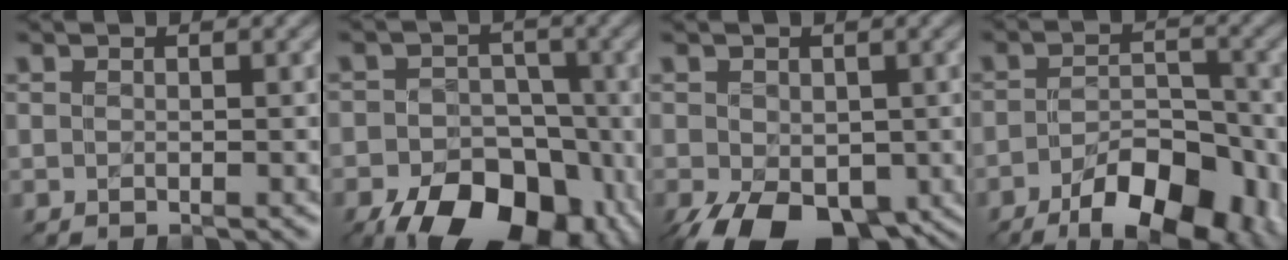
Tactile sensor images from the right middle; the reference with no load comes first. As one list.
[{"total": 13.2, "force": [-6.5, 8.2, 8.1], "torque": [-0.090, -0.022, -0.103]}, {"total": 9.0, "force": [-4.0, 5.3, 6.1], "torque": [-0.118, -0.038, -0.058]}, {"total": 9.2, "force": [-5.1, 4.0, 6.6], "torque": [-0.098, -0.005, -0.073]}]